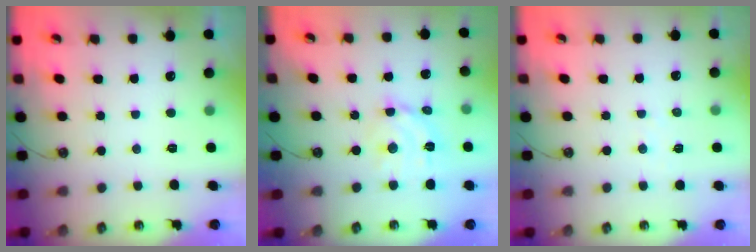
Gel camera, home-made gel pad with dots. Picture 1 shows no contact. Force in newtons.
{"total": 10.5, "press": 10.5, "slide": 0.7}
{"total": 3.0, "press": 3.0, "slide": 0.4}